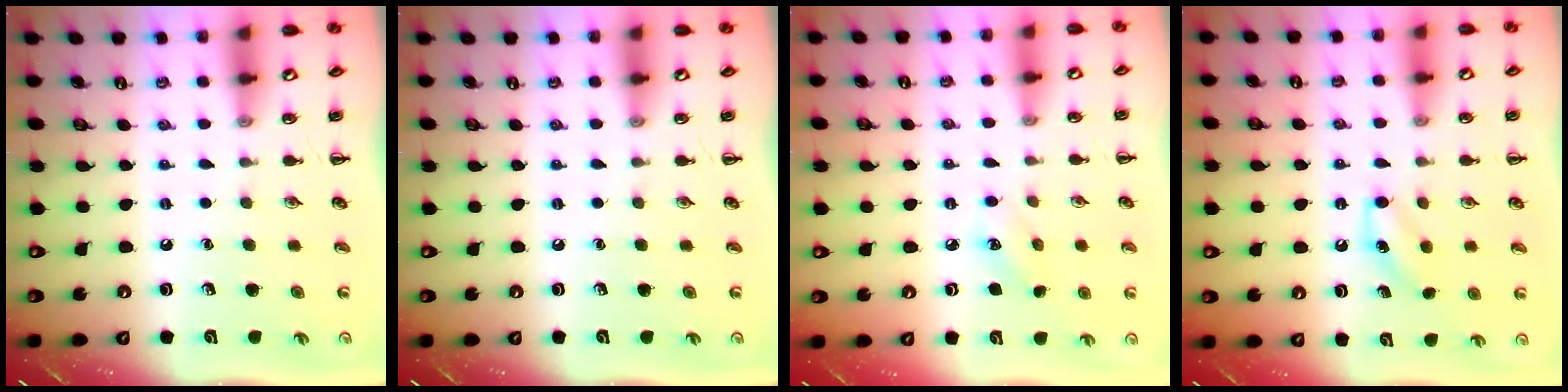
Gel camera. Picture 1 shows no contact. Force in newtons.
{"total": 0.0}
{"total": 5.4, "press": 5.2, "slide": 1.5}
{"total": 9.3, "press": 9.2, "slide": 1.8}